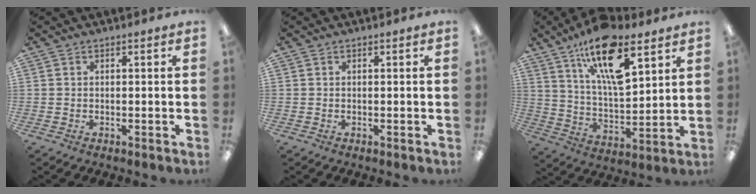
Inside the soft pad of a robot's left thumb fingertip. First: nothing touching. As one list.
[{"total": 0.0}, {"total": 18.8, "force": [11.6, 7.2, 13.0], "torque": [-0.213, -0.057, 0.193]}]